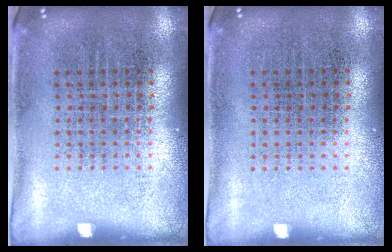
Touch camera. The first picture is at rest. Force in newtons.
{"total": 0.0}